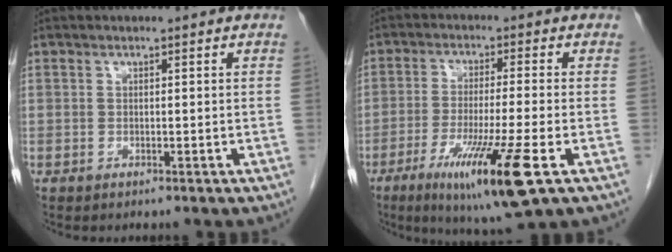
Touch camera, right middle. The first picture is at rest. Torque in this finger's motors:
{"motor_torque": [1.66, -0.48, 0.32, 0.10]}